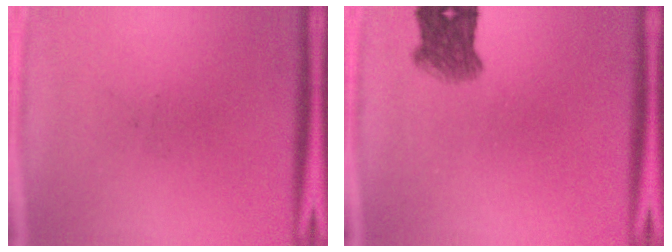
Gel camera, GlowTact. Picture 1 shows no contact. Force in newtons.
{"total": 4.8}